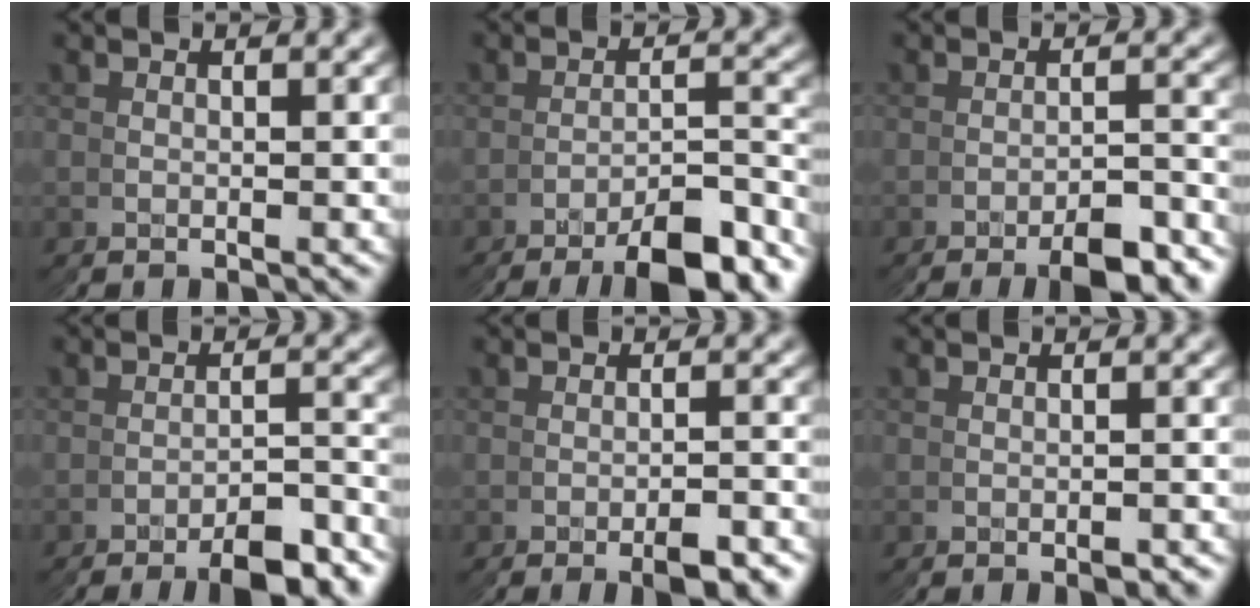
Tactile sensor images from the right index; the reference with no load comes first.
{"total": 7.2, "force": [-6.6, -0.2, 2.9], "torque": [-0.027, 0.000, -0.100]}
{"total": 4.7, "force": [-4.5, -0.1, 1.5], "torque": [-0.006, 0.002, -0.070]}
{"total": 5.3, "force": [-5.1, -0.2, 1.4], "torque": [-0.001, 0.003, -0.079]}
{"total": 2.1, "force": [-2.0, -0.6, 0.7], "torque": [-0.007, 0.007, -0.033]}
{"total": 1.1, "force": [-1.1, 0.1, 0.2], "torque": [-0.003, -0.003, -0.015]}